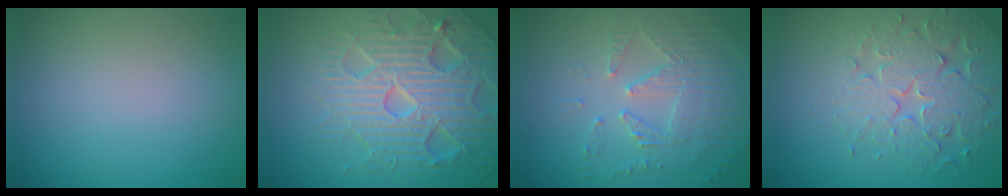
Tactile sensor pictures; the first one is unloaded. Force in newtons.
{"total": 7.5, "press": 7.3, "slide": 1.5}
{"total": 5.1, "press": 3.7, "slide": 3.6}
{"total": 4.6, "press": 4.6, "slide": 0.7}